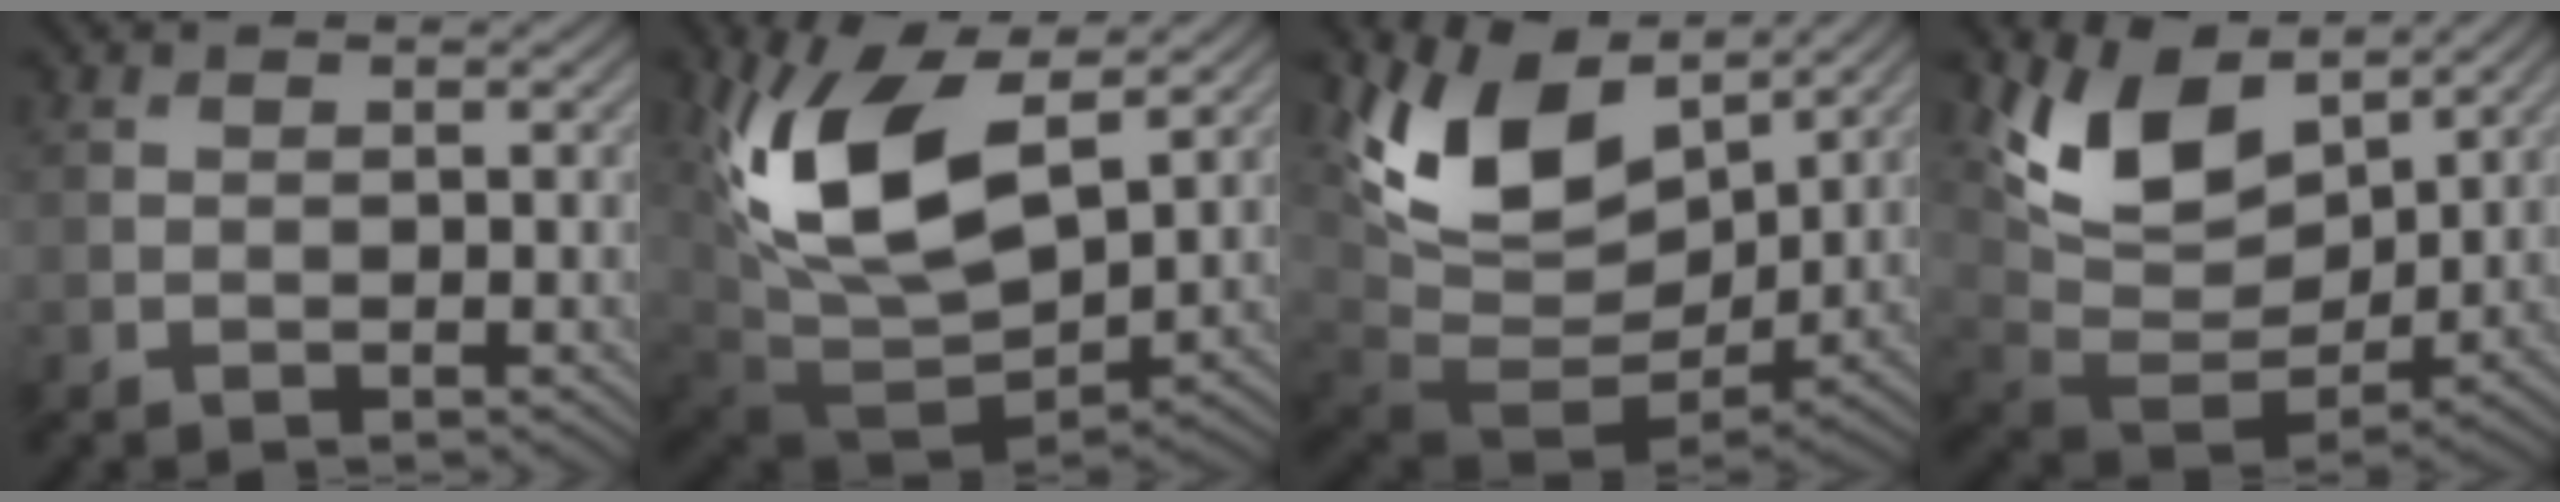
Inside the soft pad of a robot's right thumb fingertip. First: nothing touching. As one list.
[{"total": 14.7, "force": [5.4, 8.0, 11.1], "torque": [-0.234, -0.005, 0.109]}, {"total": 14.1, "force": [6.0, 8.7, 9.4], "torque": [-0.199, 0.007, 0.115]}, {"total": 11.6, "force": [6.3, 6.7, 7.1], "torque": [-0.156, 0.003, 0.121]}]